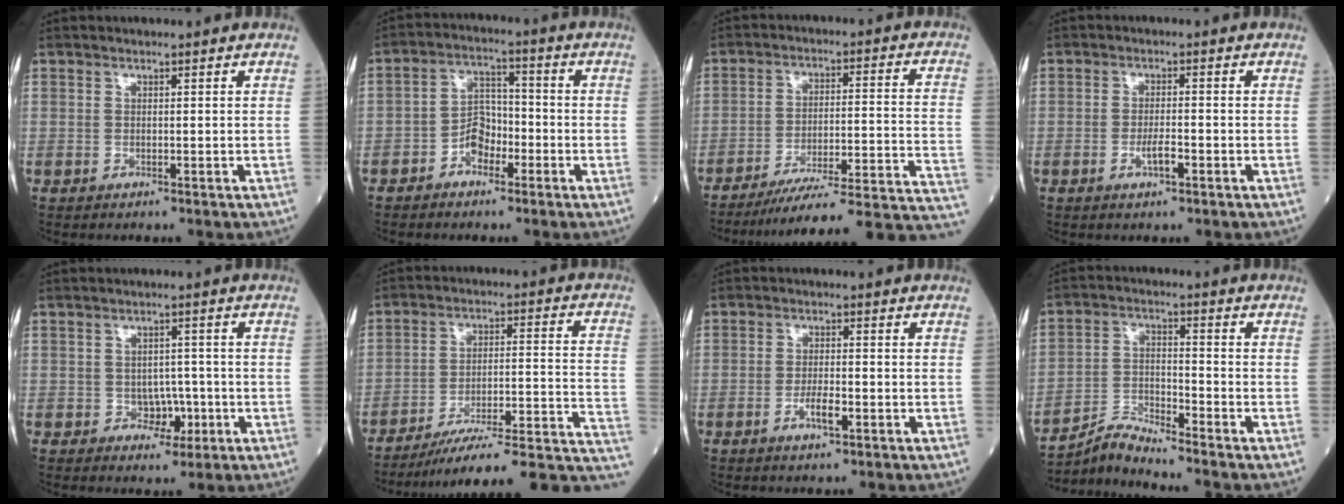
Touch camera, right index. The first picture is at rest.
{"total": 5.1, "force": [-2.7, 3.1, 3.0], "torque": [-0.052, 0.016, -0.053]}
{"total": 20.3, "force": [-17.2, -0.1, 10.7], "torque": [-0.082, 0.011, -0.241]}
{"total": 2.7, "force": [-1.2, 0.5, 2.3], "torque": [-0.043, 0.000, -0.021]}
{"total": 3.2, "force": [-1.1, 2.3, 1.9], "torque": [-0.018, 0.006, -0.011]}
{"total": 18.6, "force": [-14.0, 2.0, 12.2], "torque": [-0.112, 0.035, -0.203]}
{"total": 3.1, "force": [-1.4, 0.6, 2.7], "torque": [-0.052, 0.000, -0.024]}
{"total": 5.5, "force": [-5.4, -1.2, 0.2], "torque": [-0.017, -0.012, -0.104]}